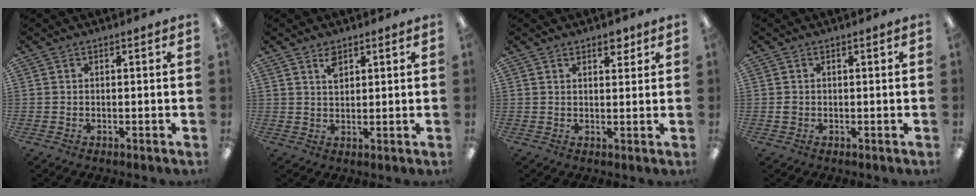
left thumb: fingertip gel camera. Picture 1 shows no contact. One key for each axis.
{"total": 3.4, "fx": 2.3, "fy": 1.8, "fz": 1.8, "tx": -0.023, "ty": -0.006, "tz": 0.040}
{"total": 3.3, "fx": 2.5, "fy": 1.4, "fz": 1.7, "tx": -0.005, "ty": -0.012, "tz": 0.037}
{"total": 0.9, "fx": -0.1, "fy": 0.8, "fz": 0.4, "tx": -0.008, "ty": 0.005, "tz": -0.004}